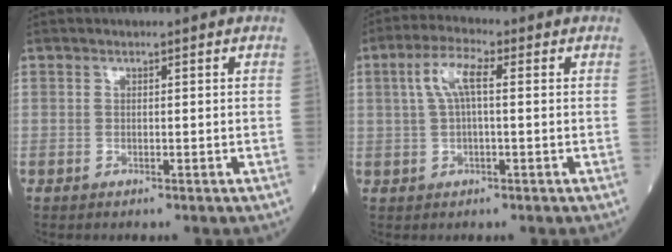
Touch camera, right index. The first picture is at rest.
{"total": 5.5, "force": [1.2, 1.4, 5.2], "torque": [-0.113, 0.021, 0.024]}